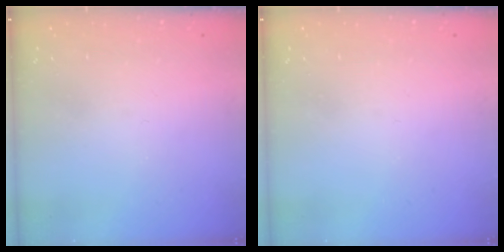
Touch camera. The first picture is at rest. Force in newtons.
{"total": 0.0}